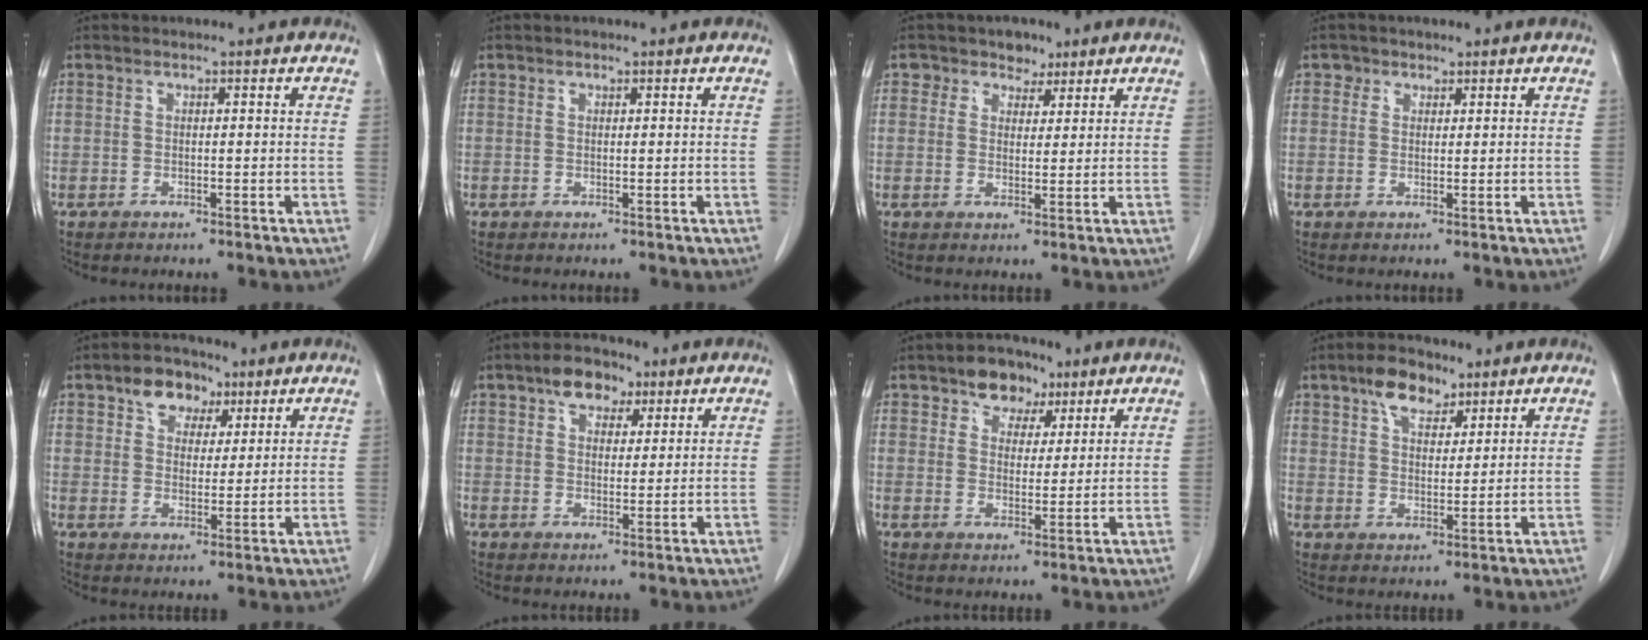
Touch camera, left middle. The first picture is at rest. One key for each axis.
{"total": 0.0}
{"total": 3.7, "fx": 2.4, "fy": 2.8, "fz": 0.2, "tx": 0.008, "ty": 0.001, "tz": 0.033}
{"total": 1.6, "fx": 0.9, "fy": 1.4, "fz": 0.0, "tx": 0.012, "ty": -0.001, "tz": 0.007}
{"total": 6.5, "fx": 3.7, "fy": 4.4, "fz": 2.9, "tx": -0.044, "ty": 0.022, "tz": 0.062}
{"total": 5.9, "fx": 3.5, "fy": 3.4, "fz": 3.3, "tx": -0.055, "ty": 0.020, "tz": 0.059}
{"total": 6.3, "fx": 4.0, "fy": 4.2, "fz": 2.5, "tx": -0.032, "ty": 0.015, "tz": 0.066}
{"total": 6.6, "fx": 4.3, "fy": 3.2, "fz": 3.7, "tx": -0.066, "ty": 0.013, "tz": 0.077}